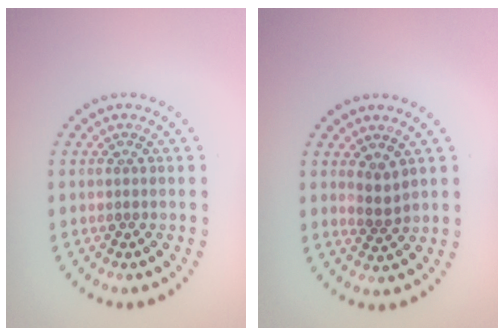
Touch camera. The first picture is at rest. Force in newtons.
{"total": 1.7, "press": 1.4, "slide": 1.1}